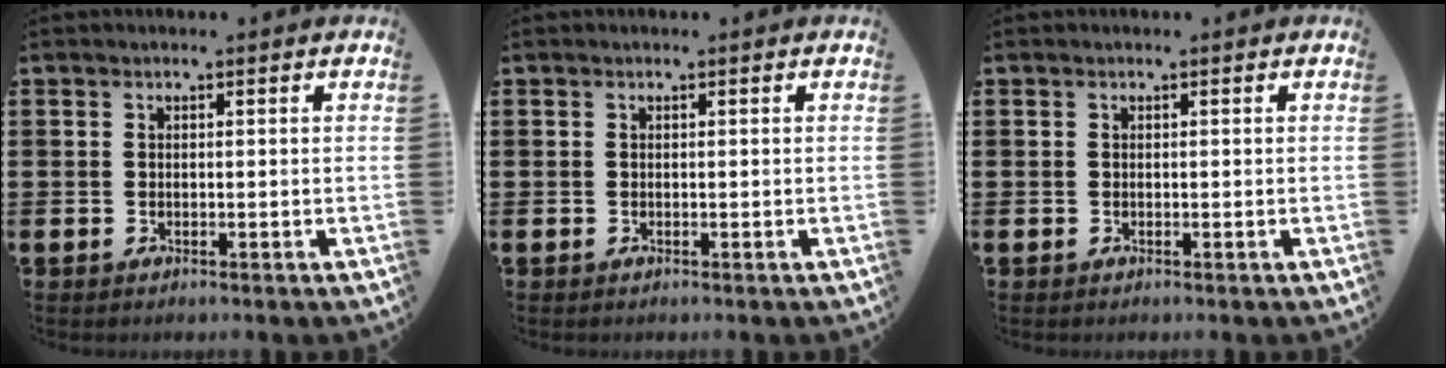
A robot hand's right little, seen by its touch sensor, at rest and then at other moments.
{"total": 0.0}
{"total": 0.0}